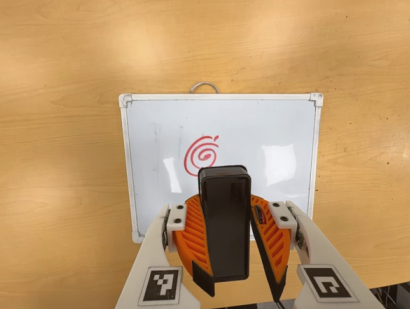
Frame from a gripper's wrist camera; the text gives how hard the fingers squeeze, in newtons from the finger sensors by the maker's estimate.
{"total": 10.0, "left": 10.5, "right": 9.4}